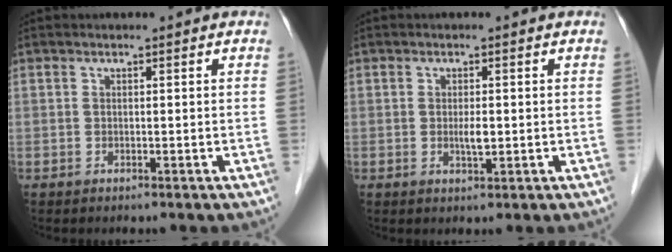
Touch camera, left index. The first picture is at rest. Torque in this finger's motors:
{"motor_torque": [0.46, 0.38, 0.06, 0.02]}